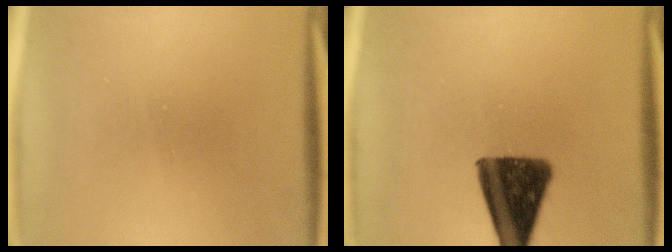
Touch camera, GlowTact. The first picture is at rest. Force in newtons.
{"total": 13.4}